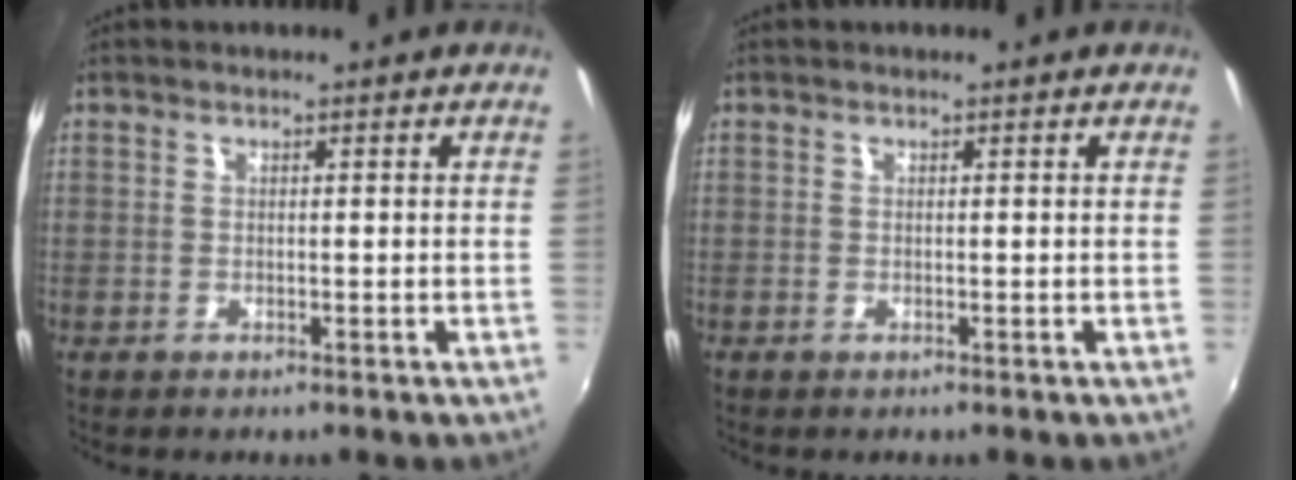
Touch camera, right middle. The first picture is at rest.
{"total": 0.0}